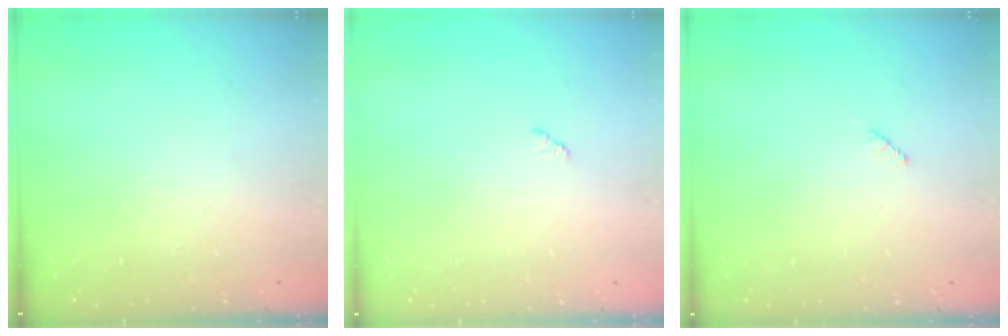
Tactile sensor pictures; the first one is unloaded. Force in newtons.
{"total": 2.1, "press": 2.1, "slide": 0.3}
{"total": 1.9, "press": 1.9, "slide": 0.3}